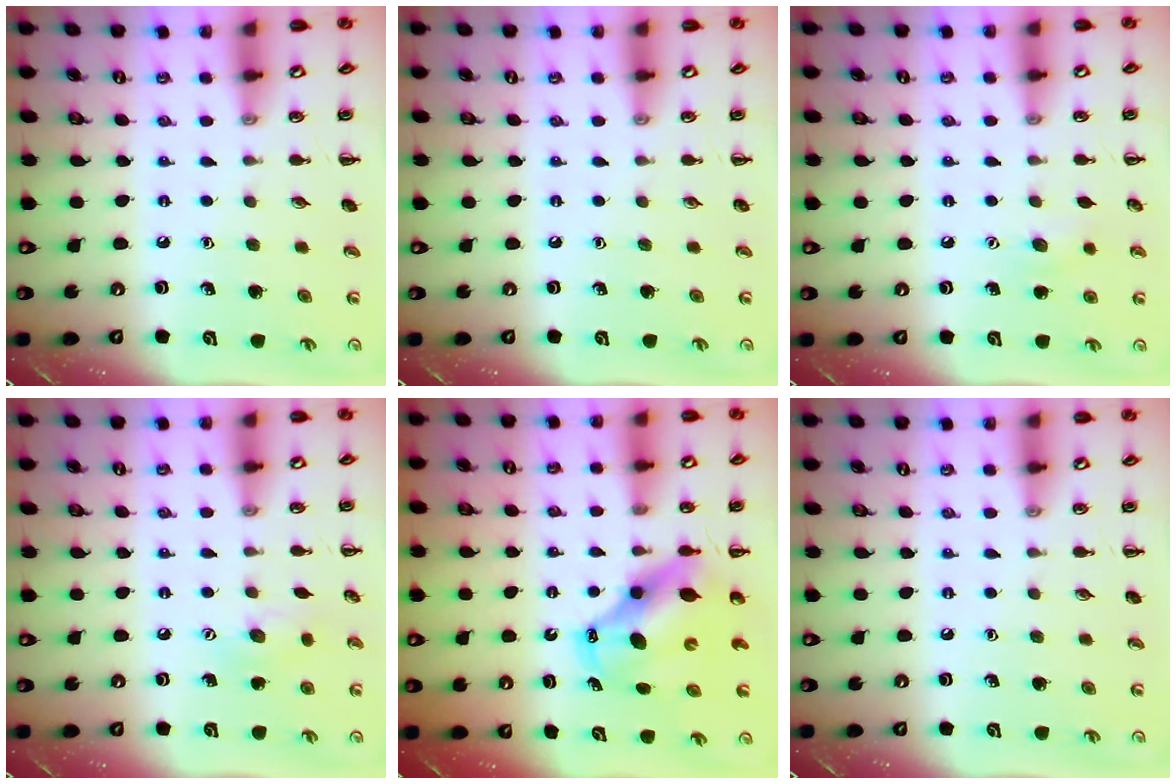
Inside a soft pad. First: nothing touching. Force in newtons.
{"total": 0.0}
{"total": 6.8, "press": 6.6, "slide": 1.6}
{"total": 7.0, "press": 6.9, "slide": 1.4}
{"total": 7.4, "press": 7.2, "slide": 1.7}
{"total": 0.0}